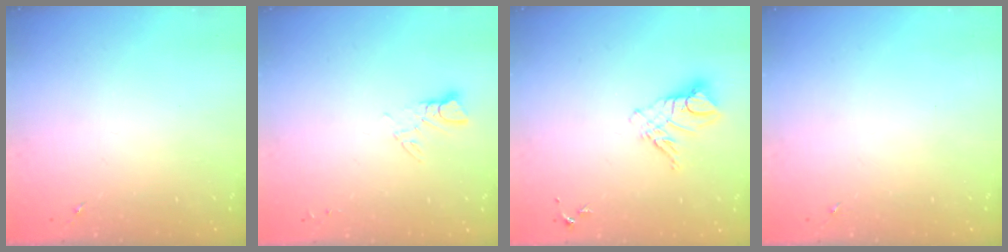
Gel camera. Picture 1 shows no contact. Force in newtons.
{"total": 4.5, "press": 4.5, "slide": 0.5}
{"total": 9.9, "press": 9.8, "slide": 1.1}
{"total": 0.0}